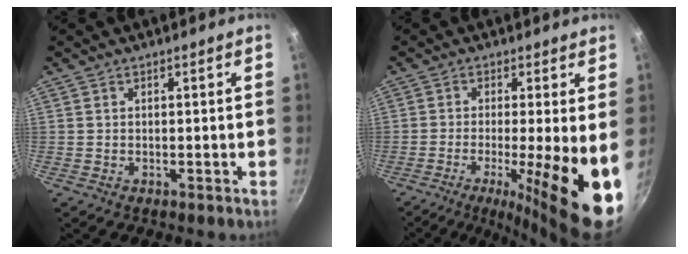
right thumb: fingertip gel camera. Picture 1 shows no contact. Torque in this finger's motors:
{"motor_torque": [0.84, 2.43, 0.48, 0.02, 0.14]}